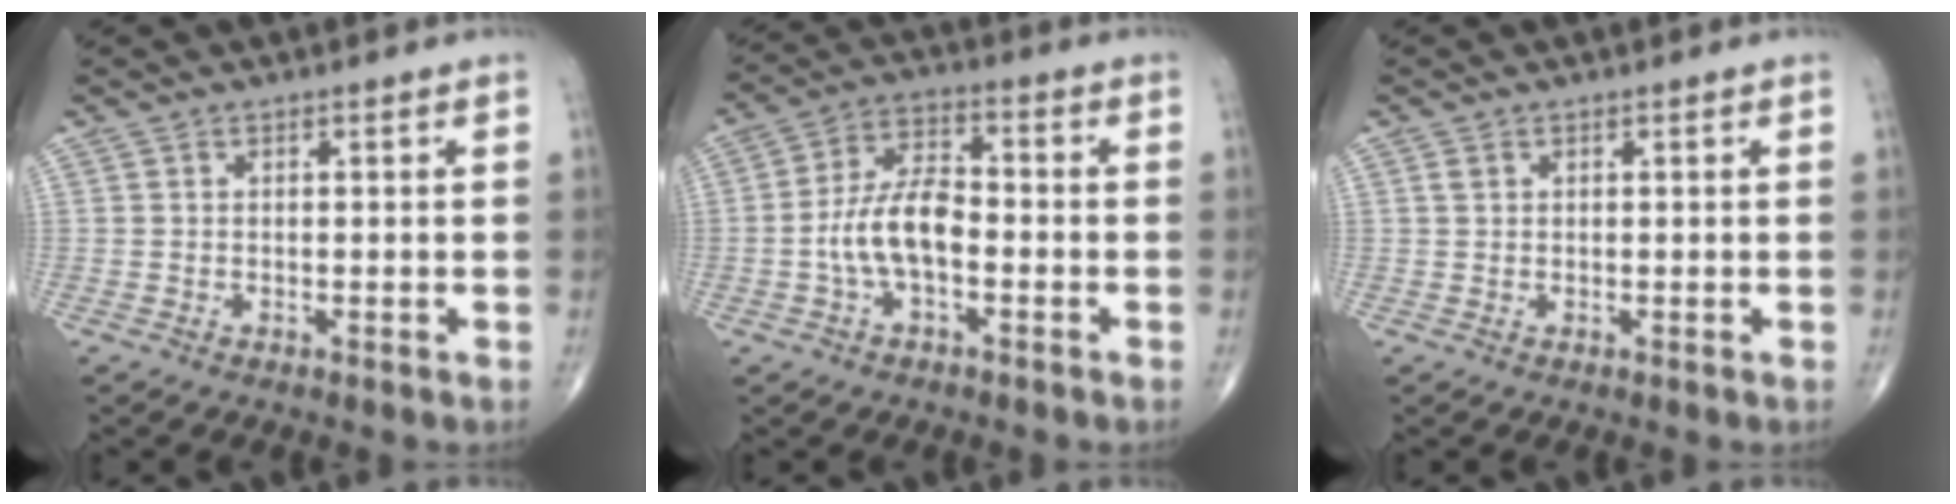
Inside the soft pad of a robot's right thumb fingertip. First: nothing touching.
{"total": 10.2, "force": [-2.3, 5.0, 8.6], "torque": [-0.167, 0.035, -0.050]}
{"total": 0.9, "force": [0.4, 0.6, 0.5], "torque": [-0.008, 0.004, 0.008]}